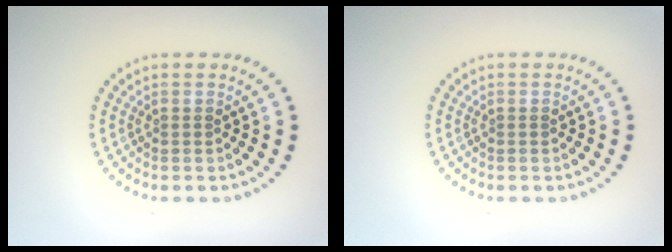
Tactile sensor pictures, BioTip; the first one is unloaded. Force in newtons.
{"total": 0.0}